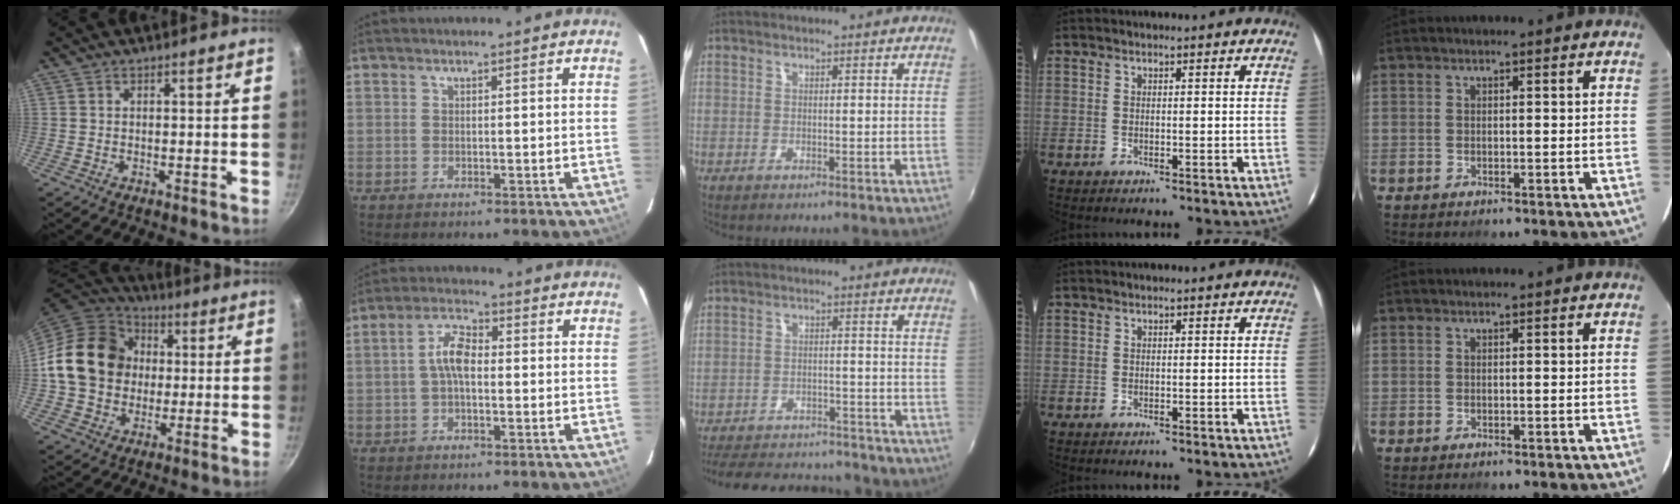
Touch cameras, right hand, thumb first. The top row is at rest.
{"thumb": {"total": 18.5, "force": [1.6, 15.4, 10.3], "torque": [-0.155, 0.029, 0.020]}, "index": {"total": 5.5, "force": [-0.3, 2.7, 4.8], "torque": [-0.098, 0.017, -0.007]}, "middle": {"total": 20.2, "force": [-17.5, 7.0, 7.5], "torque": [-0.169, 0.008, -0.232]}}